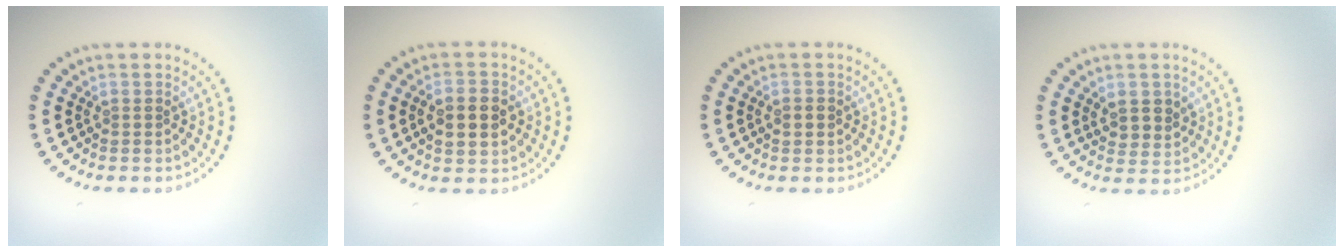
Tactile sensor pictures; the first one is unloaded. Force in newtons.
{"total": 4.4, "press": 4.4, "slide": 0.2}
{"total": 1.5, "press": 1.5, "slide": 0.0}
{"total": 2.4, "press": 2.3, "slide": 0.9}